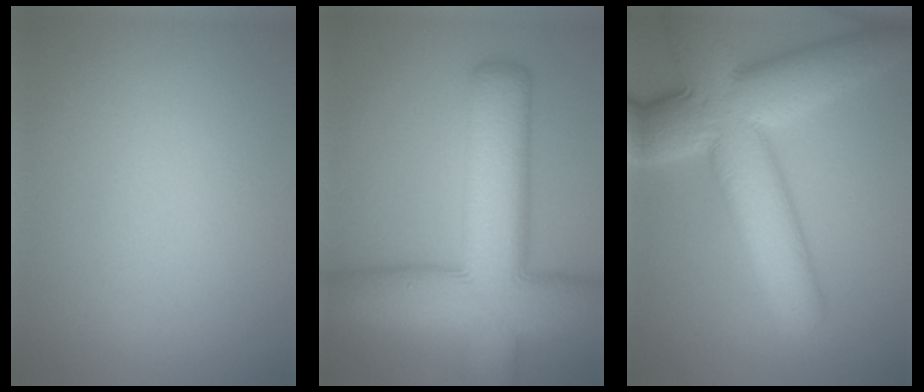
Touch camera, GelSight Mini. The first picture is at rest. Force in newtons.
{"total": 12.6, "press": 12.6, "slide": 0.6}
{"total": 11.7, "press": 11.7, "slide": 0.2}